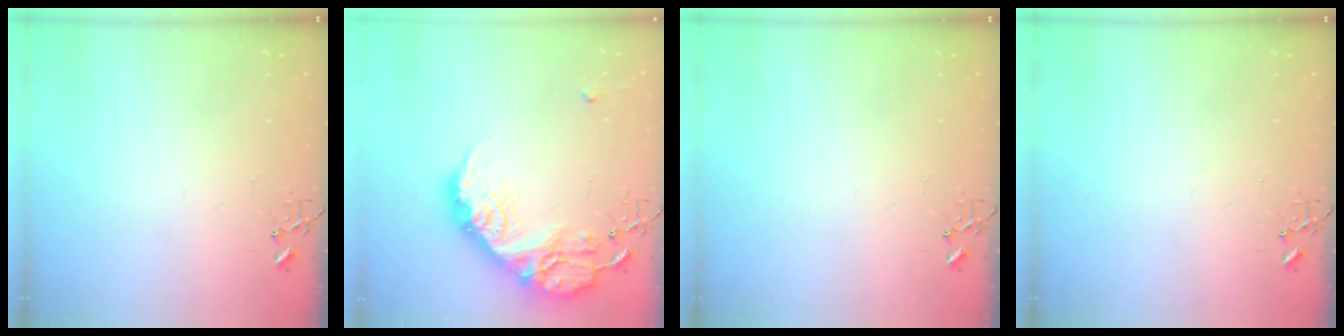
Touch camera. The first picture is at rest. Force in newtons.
{"total": 23.6, "press": 23.5, "slide": 1.7}
{"total": 0.0}
{"total": 0.0}